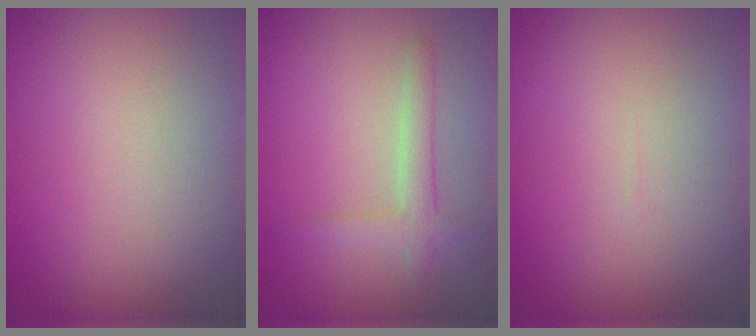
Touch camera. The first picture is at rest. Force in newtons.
{"total": 2.1, "press": 2.1, "slide": 0.1}
{"total": 0.0}